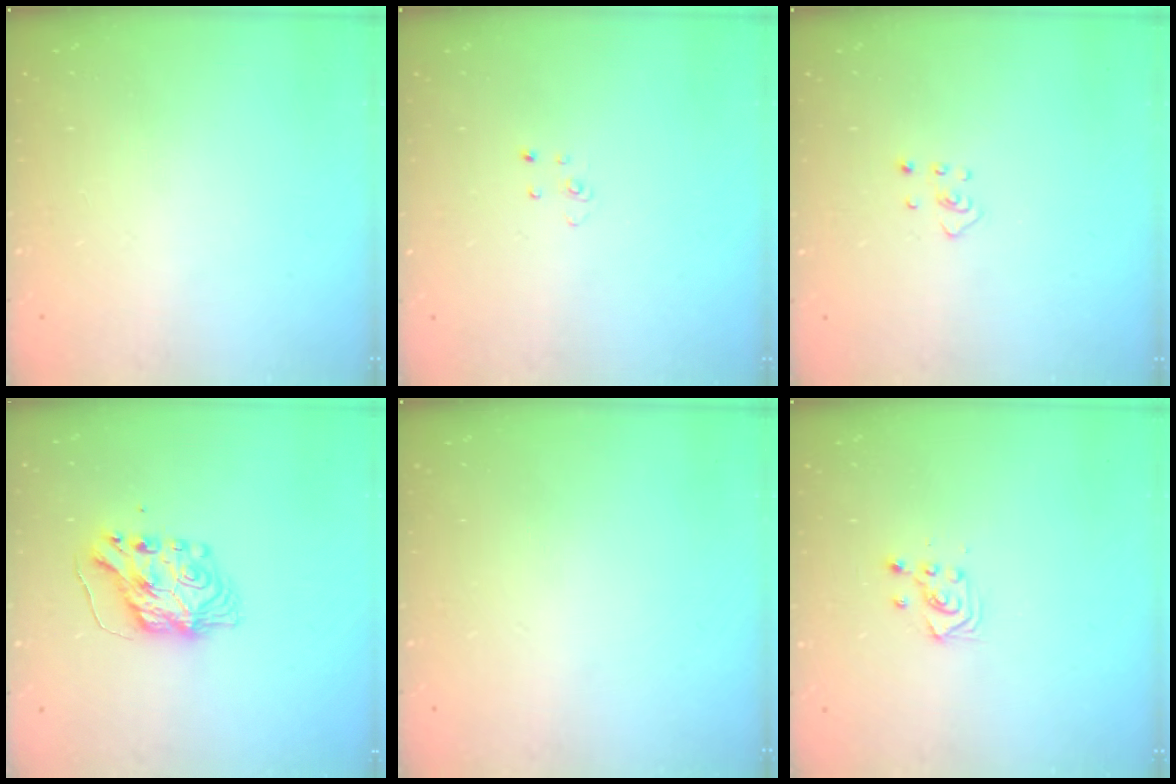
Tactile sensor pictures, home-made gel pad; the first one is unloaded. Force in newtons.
{"total": 2.7, "press": 2.7, "slide": 0.3}
{"total": 2.4, "press": 2.3, "slide": 0.4}
{"total": 7.2, "press": 7.2, "slide": 0.8}
{"total": 0.0}
{"total": 3.0, "press": 2.9, "slide": 0.8}